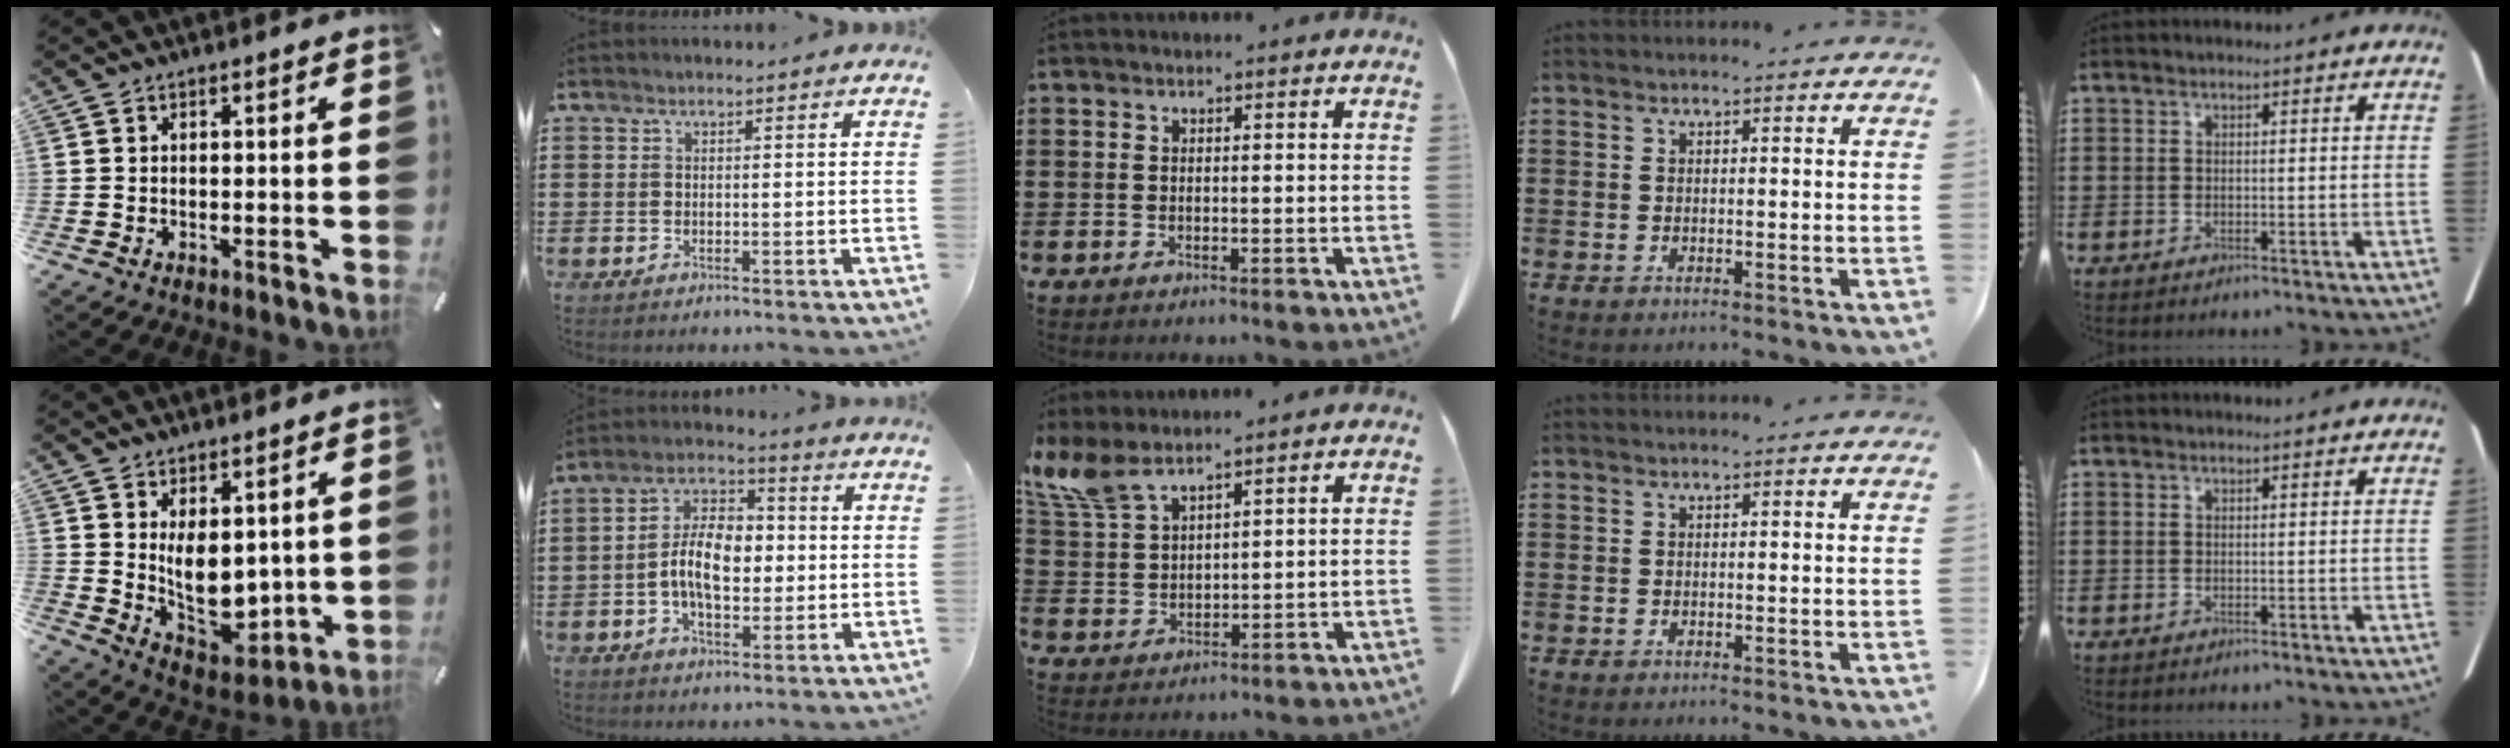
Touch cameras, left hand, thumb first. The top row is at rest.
{"thumb": {"total": 10.7, "force": [1.8, 7.7, 7.2], "torque": [-0.097, -0.034, 0.039]}, "index": {"total": 8.7, "force": [-0.8, 4.9, 7.1], "torque": [-0.144, 0.006, -0.021]}, "middle": {"total": 6.6, "force": [5.2, 1.7, 3.7], "torque": [-0.098, -0.014, 0.096]}}